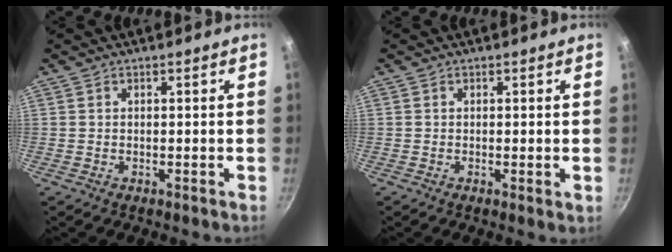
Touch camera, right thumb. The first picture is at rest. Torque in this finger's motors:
{"motor_torque": [-0.36, 0.04, -0.02, -0.11, 0.01]}